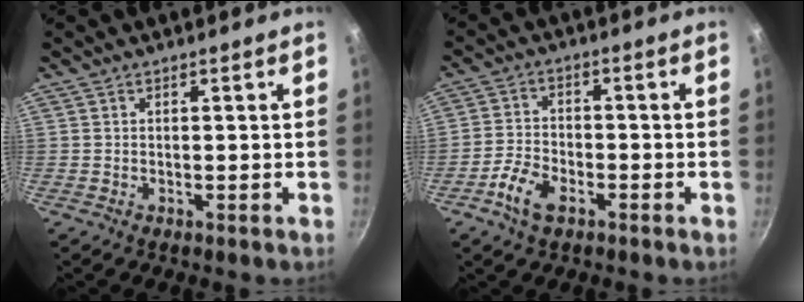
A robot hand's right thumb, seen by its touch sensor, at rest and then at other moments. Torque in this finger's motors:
{"motor_torque": [1.36, 1.09, 0.81, -0.61, 0.04]}